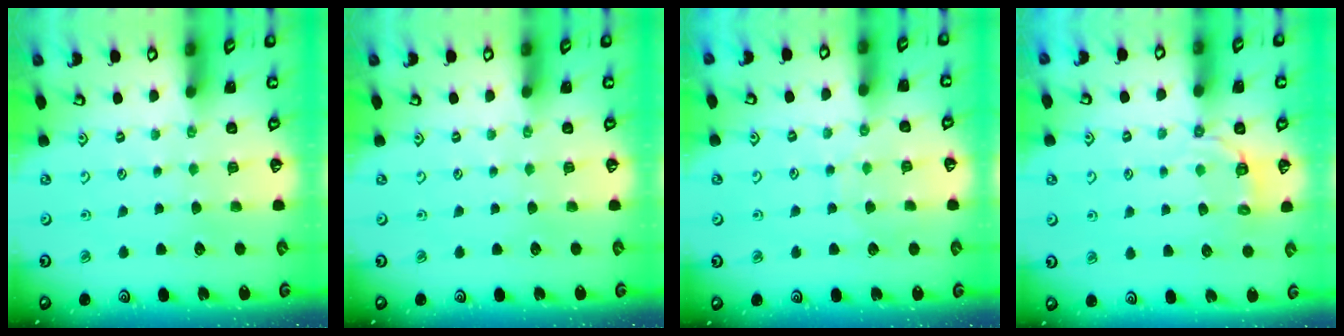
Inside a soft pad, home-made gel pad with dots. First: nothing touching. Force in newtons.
{"total": 0.0}
{"total": 6.3, "press": 6.2, "slide": 0.6}
{"total": 4.0, "press": 3.5, "slide": 1.9}